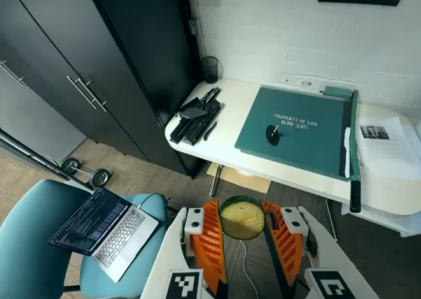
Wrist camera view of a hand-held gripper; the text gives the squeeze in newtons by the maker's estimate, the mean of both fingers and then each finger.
{"total": 10.1, "left": 9.7, "right": 10.5}